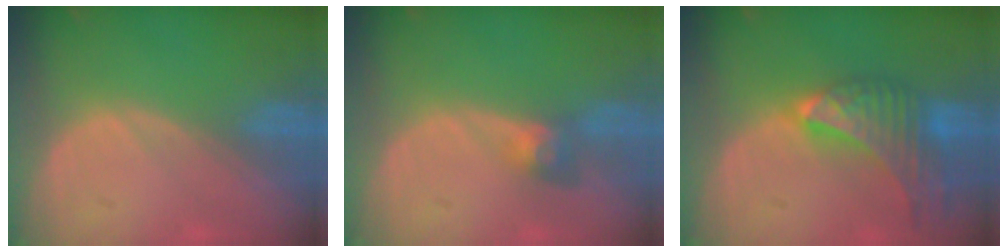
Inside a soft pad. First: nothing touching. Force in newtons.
{"total": 3.2, "press": 2.7, "slide": 1.6}
{"total": 9.7, "press": 8.6, "slide": 4.5}